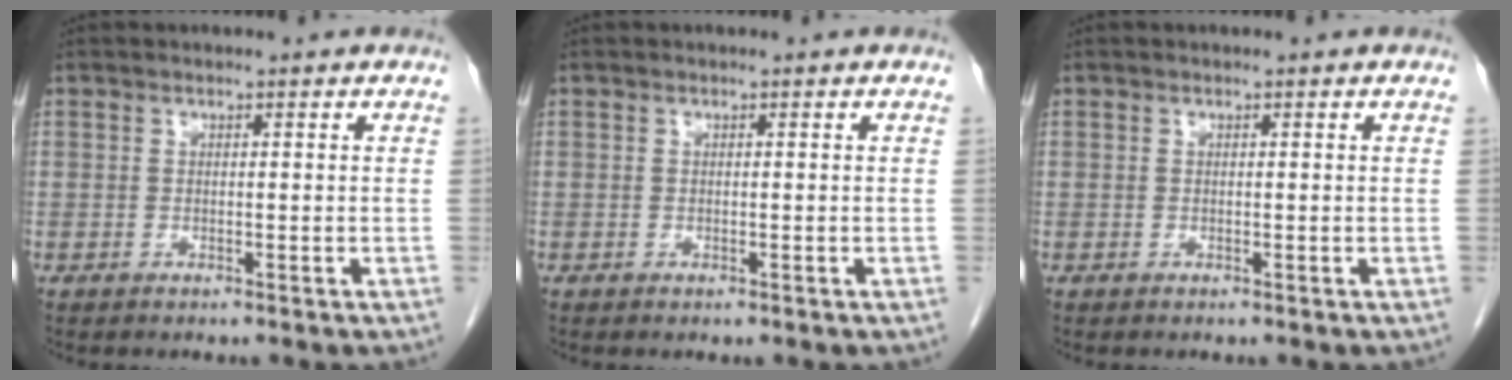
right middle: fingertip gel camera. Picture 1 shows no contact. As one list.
[{"total": 0.0}, {"total": 0.0}]